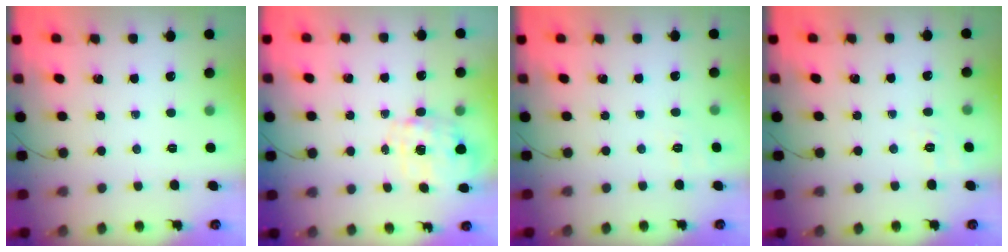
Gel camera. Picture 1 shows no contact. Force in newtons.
{"total": 2.8, "press": 2.6, "slide": 0.9}
{"total": 4.6, "press": 4.1, "slide": 2.0}
{"total": 2.0, "press": 0.8, "slide": 1.8}